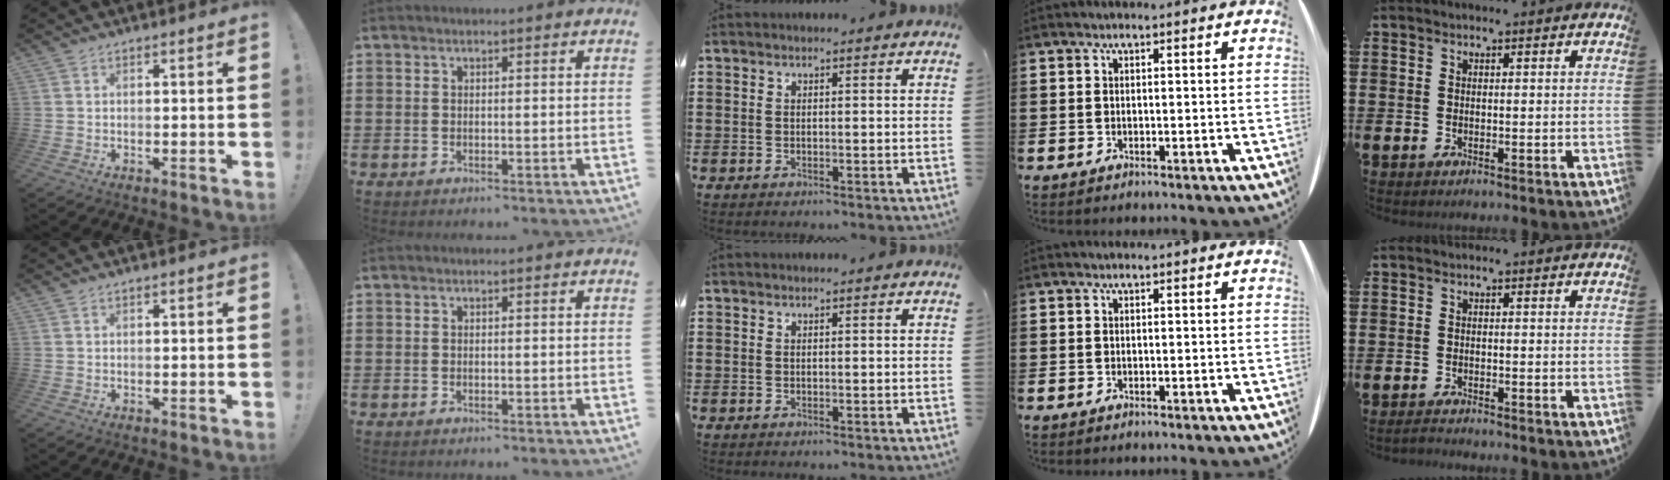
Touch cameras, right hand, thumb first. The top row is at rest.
{"little": {"total": 1.0, "force": [-0.9, 0.1, 0.4], "torque": [-0.009, 0.000, -0.018]}}